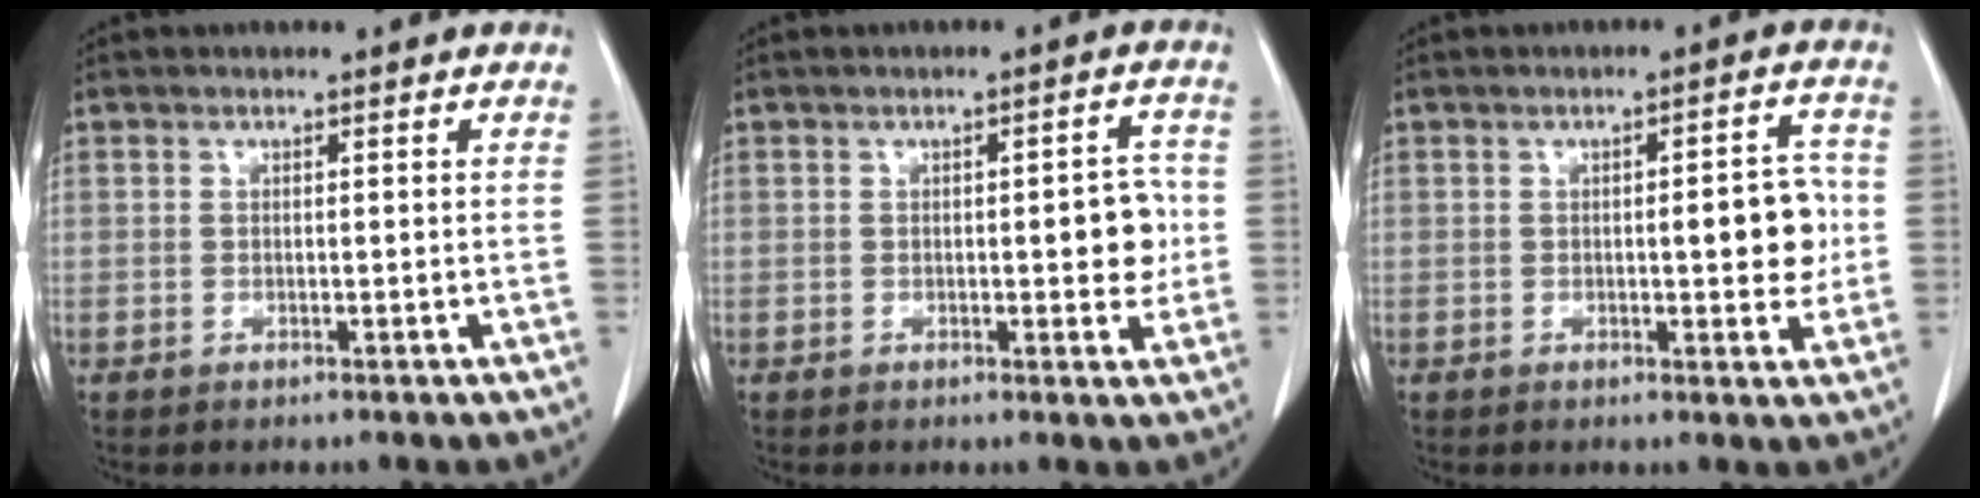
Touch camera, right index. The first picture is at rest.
{"total": 4.9, "force": [-0.2, 1.7, 4.6], "torque": [-0.054, 0.004, -0.002]}
{"total": 6.3, "force": [-0.3, 1.8, 6.0], "torque": [-0.076, 0.009, -0.002]}